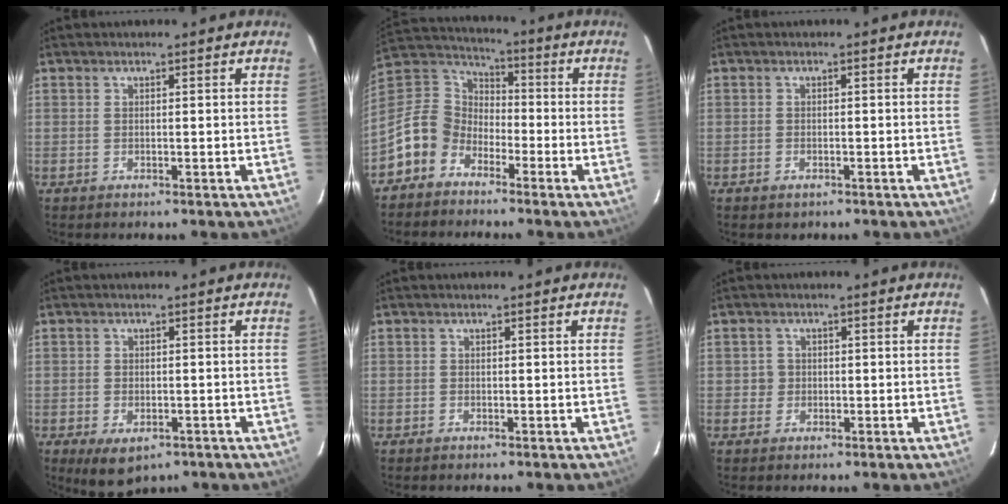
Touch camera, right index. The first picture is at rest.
{"total": 10.3, "force": [-6.5, 7.4, 3.2], "torque": [-0.083, 0.033, -0.142]}
{"total": 1.4, "force": [-0.9, 1.1, 0.4], "torque": [-0.009, 0.000, -0.011]}
{"total": 6.3, "force": [-3.2, 3.7, 3.9], "torque": [-0.074, -0.022, -0.042]}
{"total": 0.0}
{"total": 2.0, "force": [-0.2, 2.0, 0.0], "torque": [0.002, 0.005, -0.003]}